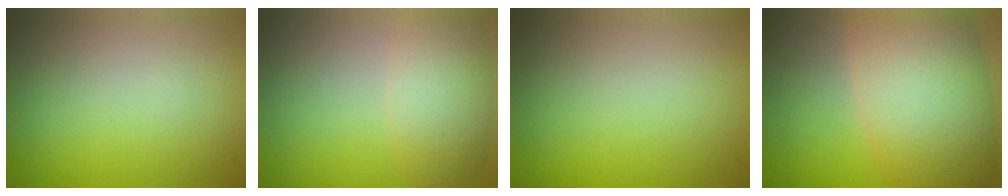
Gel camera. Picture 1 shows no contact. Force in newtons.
{"total": 4.5, "press": 4.5, "slide": 0.2}
{"total": 0.0}
{"total": 11.8, "press": 11.8, "slide": 0.3}